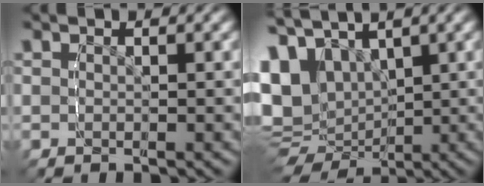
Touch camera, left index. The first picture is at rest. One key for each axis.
{"total": 10.1, "fx": -0.3, "fy": 9.0, "fz": 4.4, "tx": -0.133, "ty": -0.041, "tz": 0.002}